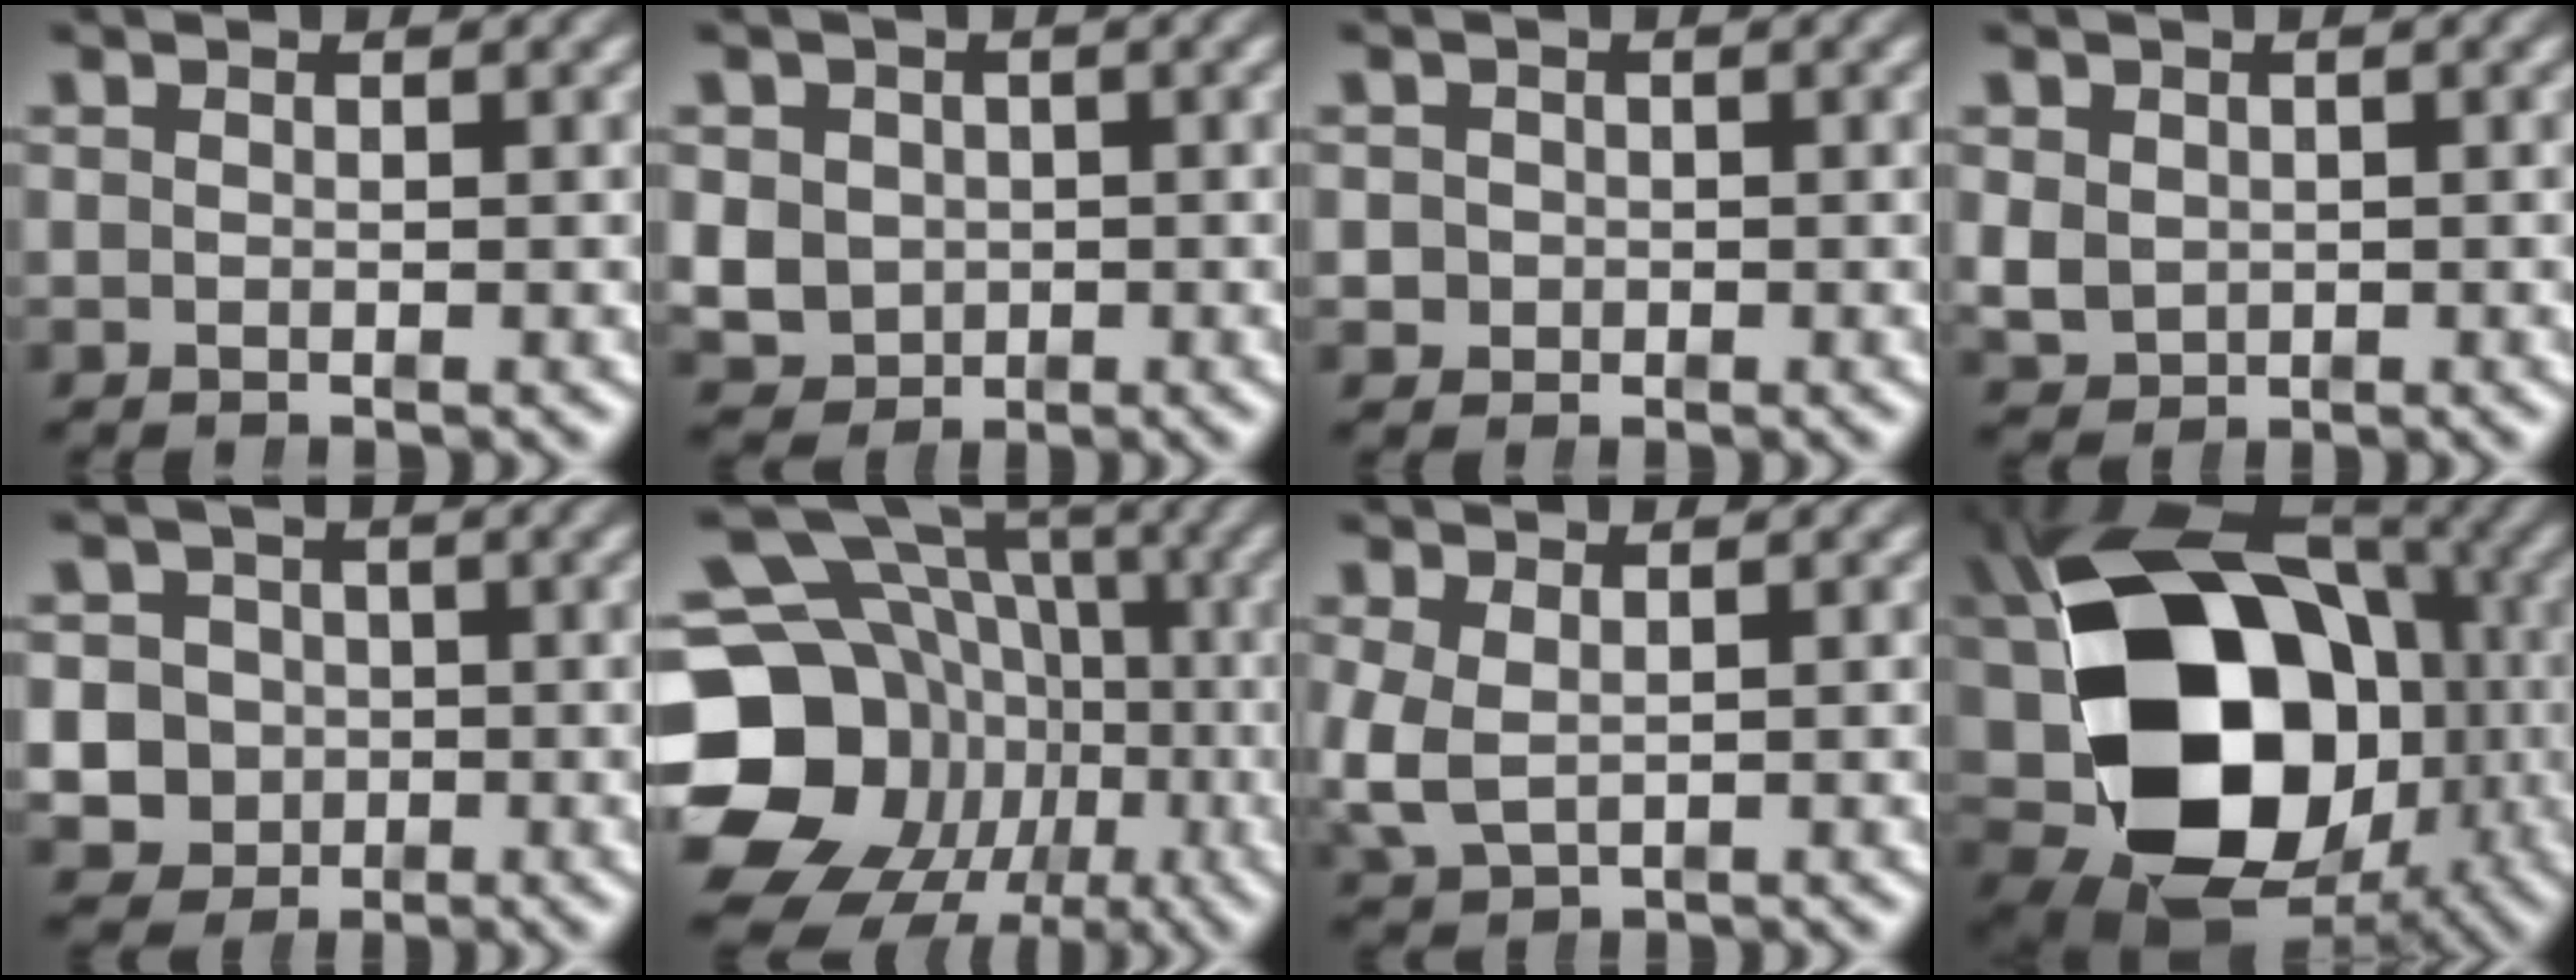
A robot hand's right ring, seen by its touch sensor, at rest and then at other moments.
{"total": 6.9, "force": [-1.0, 6.3, 2.6], "torque": [-0.064, -0.029, -0.009]}
{"total": 2.4, "force": [-0.5, 2.3, 0.3], "torque": [-0.014, -0.008, -0.008]}
{"total": 3.2, "force": [-0.2, 3.0, 1.3], "torque": [-0.036, -0.023, 0.012]}
{"total": 10.8, "force": [-2.0, 10.1, 3.2], "torque": [-0.087, -0.044, -0.031]}
{"total": 21.9, "force": [-2.3, 18.9, 10.7], "torque": [-0.209, -0.065, -0.034]}
{"total": 3.4, "force": [-0.2, 2.9, 1.8], "torque": [-0.068, -0.023, 0.015]}
{"total": 29.7, "force": [-3.3, 20.4, 21.3], "torque": [-0.395, -0.077, -0.022]}